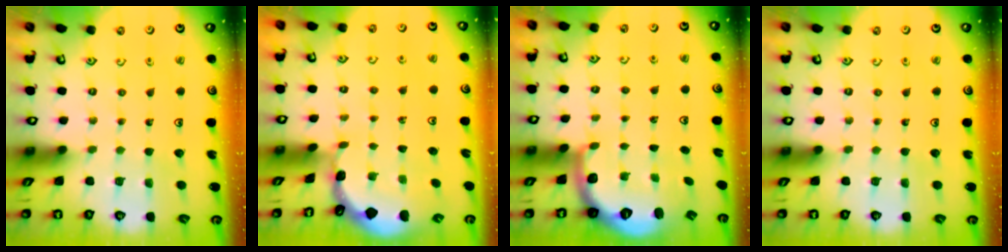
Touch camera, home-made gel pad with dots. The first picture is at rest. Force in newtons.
{"total": 0.5, "press": 0.5, "slide": 0.2}
{"total": 2.8, "press": 1.8, "slide": 2.1}
{"total": 0.0}